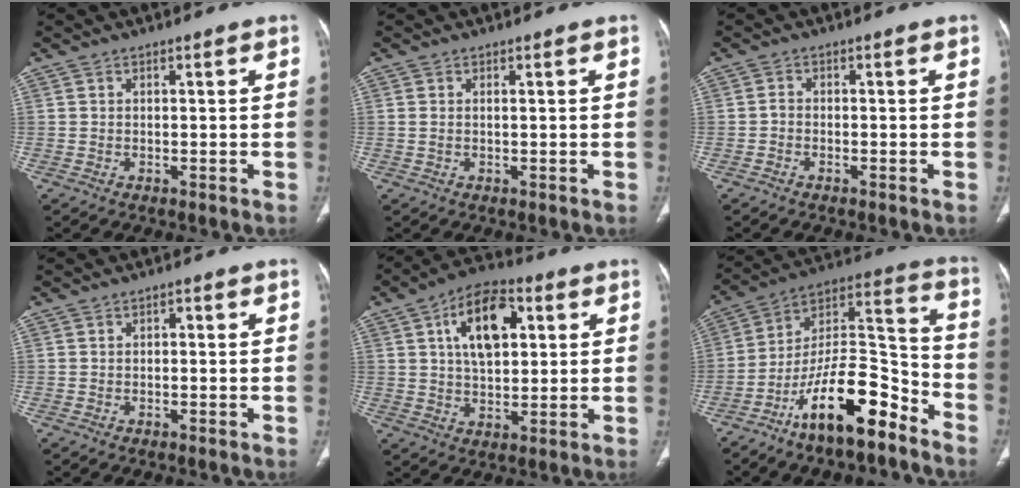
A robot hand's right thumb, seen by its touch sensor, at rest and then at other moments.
{"total": 0.9, "force": [0.2, 0.4, 0.8], "torque": [-0.031, 0.007, 0.009]}
{"total": 1.1, "force": [-0.6, 0.6, 0.6], "torque": [-0.010, 0.005, -0.017]}
{"total": 0.8, "force": [-0.1, 0.5, 0.6], "torque": [-0.003, 0.004, -0.007]}
{"total": 13.7, "force": [4.2, 7.6, 10.7], "torque": [-0.156, 0.002, 0.066]}
{"total": 18.6, "force": [-11.9, 6.2, 12.9], "torque": [-0.201, 0.096, -0.210]}